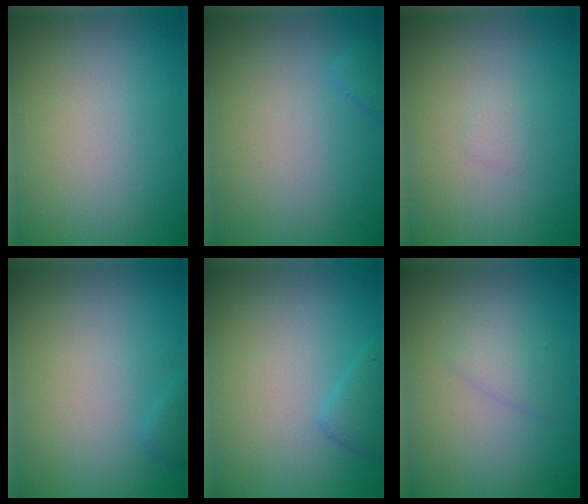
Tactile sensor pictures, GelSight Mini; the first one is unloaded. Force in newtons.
{"total": 0.7, "press": 0.7, "slide": 0.0}
{"total": 0.6, "press": 0.6, "slide": 0.0}
{"total": 0.7, "press": 0.7, "slide": 0.1}
{"total": 1.5, "press": 1.5, "slide": 0.2}
{"total": 1.4, "press": 1.4, "slide": 0.0}